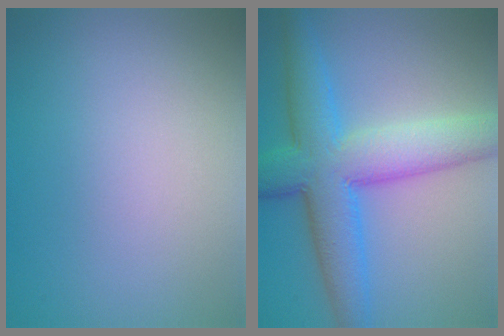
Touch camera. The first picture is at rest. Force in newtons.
{"total": 9.2, "press": 9.2, "slide": 0.2}